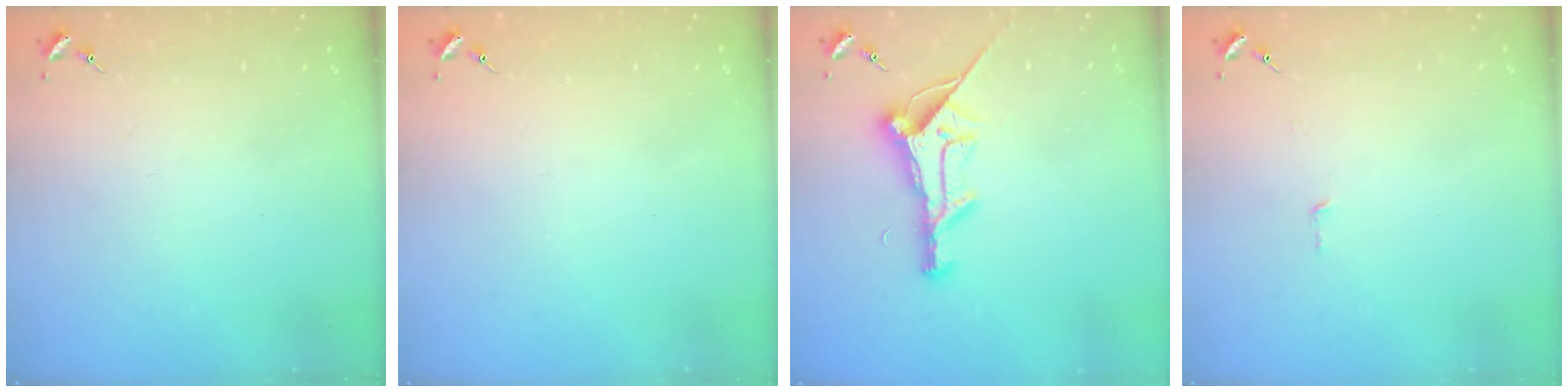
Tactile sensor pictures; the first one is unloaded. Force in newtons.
{"total": 0.0}
{"total": 15.9, "press": 15.9, "slide": 0.7}
{"total": 2.8, "press": 2.8, "slide": 0.2}